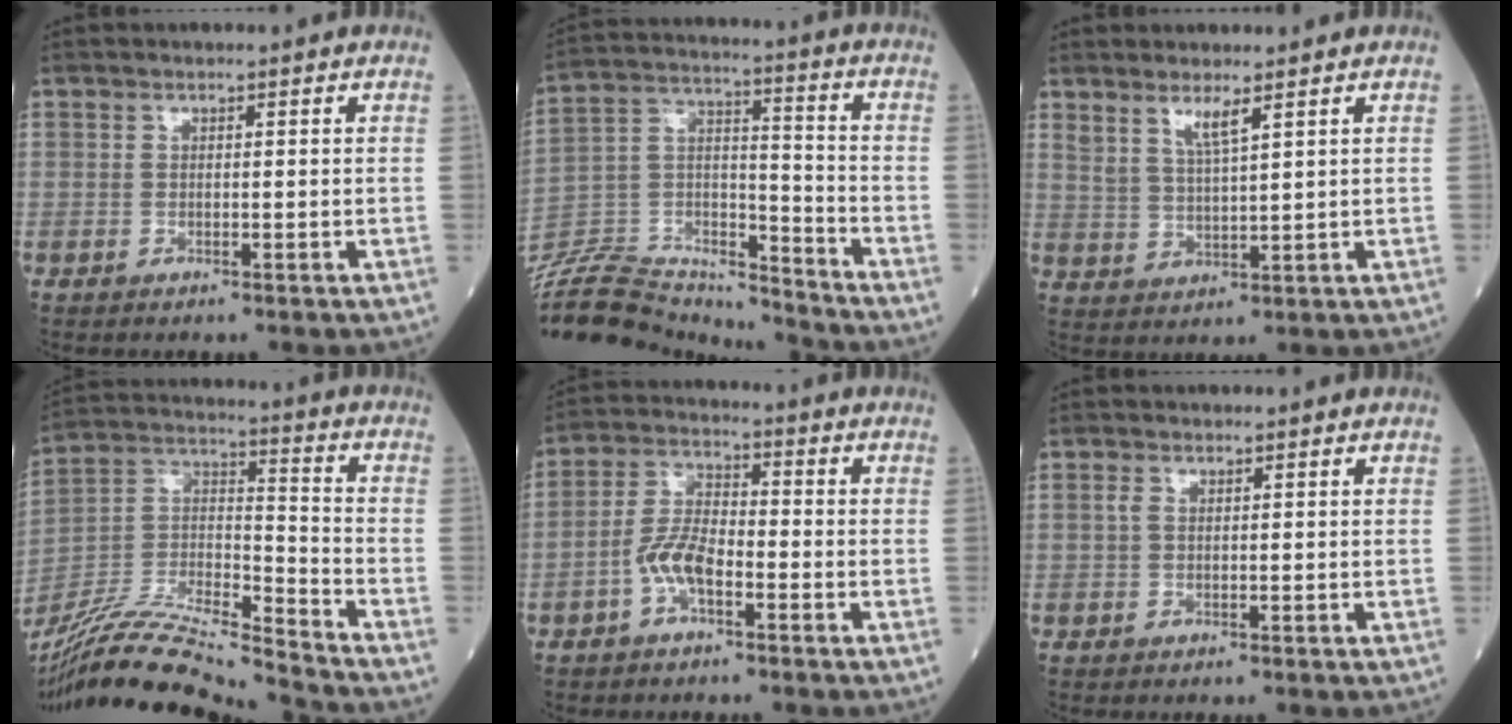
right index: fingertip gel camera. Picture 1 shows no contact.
{"total": 21.9, "force": [-21.1, 3.7, 4.6], "torque": [-0.114, 0.023, -0.351]}
{"total": 4.0, "force": [2.7, 0.1, 2.9], "torque": [-0.061, -0.008, 0.057]}
{"total": 20.6, "force": [-19.0, -0.3, 7.9], "torque": [-0.172, -0.004, -0.342]}
{"total": 6.3, "force": [-2.7, 2.5, 5.1], "torque": [-0.109, 0.011, -0.056]}
{"total": 0.8, "force": [0.3, 0.4, 0.6], "torque": [-0.017, 0.006, 0.004]}